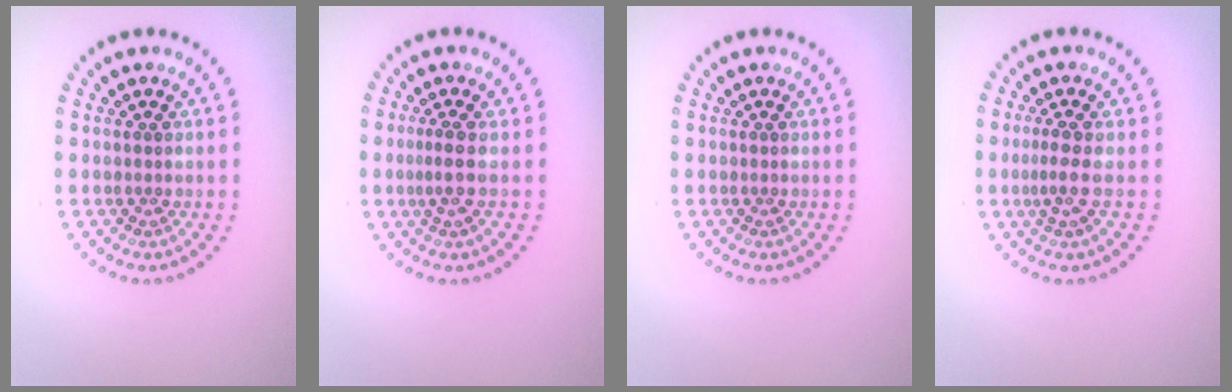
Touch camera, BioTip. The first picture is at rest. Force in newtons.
{"total": 1.8, "press": 1.4, "slide": 1.2}
{"total": 0.0}
{"total": 2.1, "press": 1.4, "slide": 1.6}